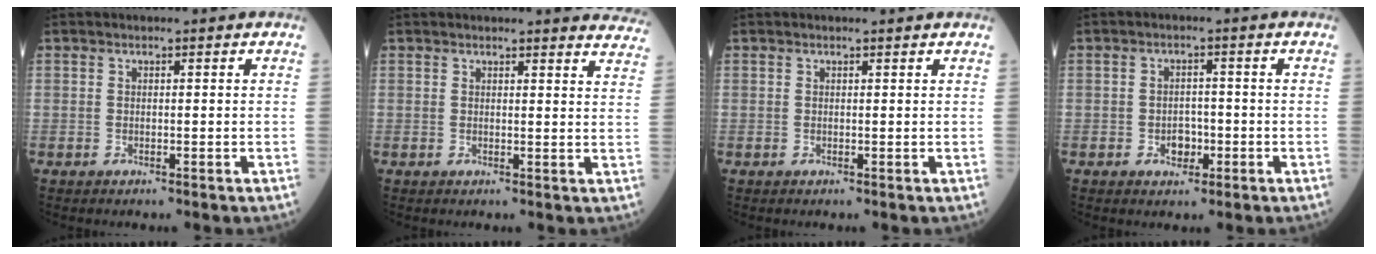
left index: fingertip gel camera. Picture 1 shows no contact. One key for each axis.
{"total": 10.1, "fx": 10.0, "fy": 0.9, "fz": 1.3, "tx": 0.021, "ty": -0.049, "tz": 0.072}
{"total": 0.6, "fx": 0.6, "fy": -0.1, "fz": 0.1, "tx": -0.005, "ty": -0.004, "tz": 0.007}
{"total": 2.8, "fx": -1.1, "fy": 2.0, "fz": 1.6, "tx": -0.018, "ty": 0.005, "tz": -0.013}